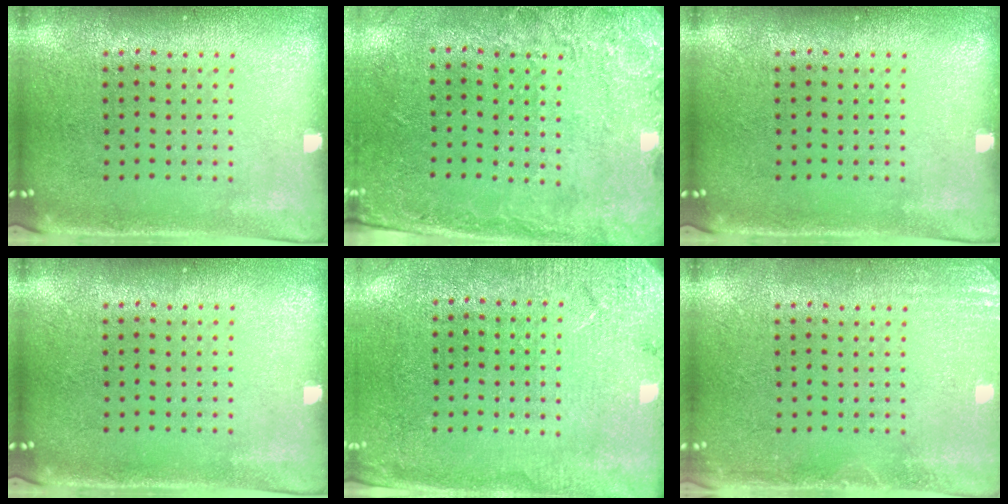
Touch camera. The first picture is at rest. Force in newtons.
{"total": 2.6, "press": 2.0, "slide": 1.7}
{"total": 0.0}
{"total": 0.0}
{"total": 2.6, "press": 2.5, "slide": 0.7}
{"total": 1.8, "press": 1.8, "slide": 0.2}